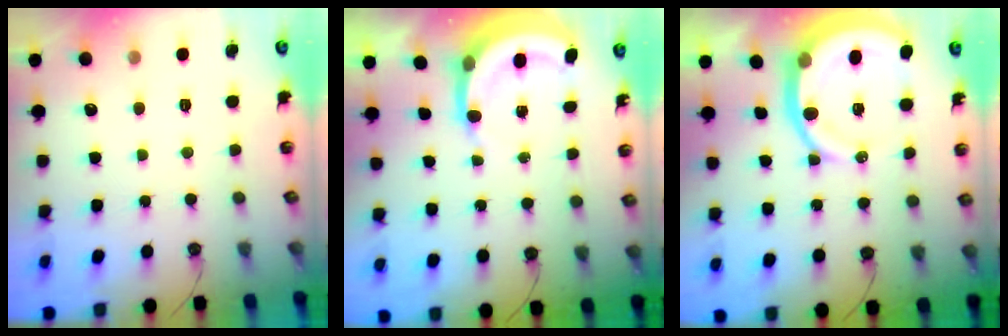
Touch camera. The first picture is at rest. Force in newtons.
{"total": 5.9, "press": 5.9, "slide": 0.8}
{"total": 11.7, "press": 11.5, "slide": 1.6}